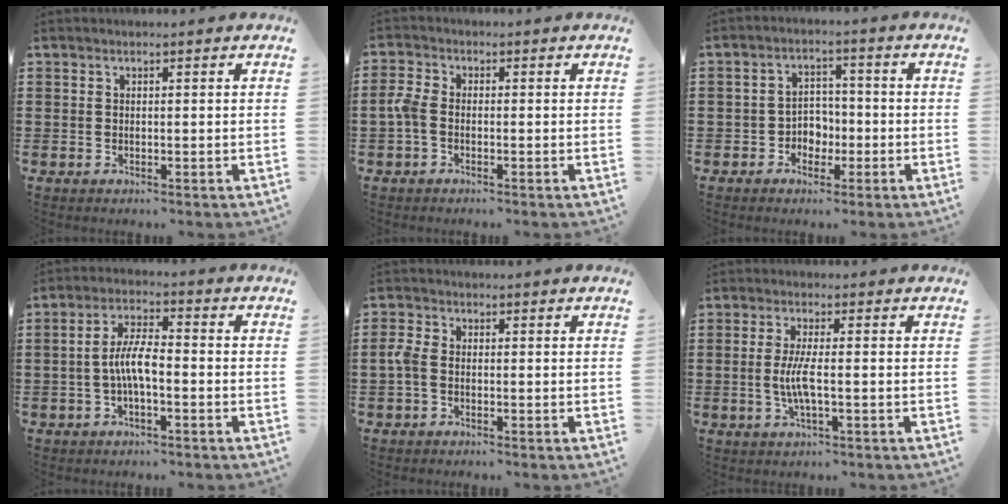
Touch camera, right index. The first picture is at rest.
{"total": 2.9, "force": [-1.0, 1.6, 2.2], "torque": [-0.063, -0.004, -0.026]}
{"total": 3.5, "force": [-1.5, 2.8, 1.4], "torque": [-0.034, 0.005, -0.033]}
{"total": 6.1, "force": [-1.2, 1.9, 5.6], "torque": [-0.120, 0.001, -0.028]}
{"total": 2.6, "force": [-0.7, 1.6, 2.0], "torque": [-0.060, -0.005, -0.021]}
{"total": 4.5, "force": [-0.7, 0.4, 4.4], "torque": [-0.101, -0.012, -0.021]}